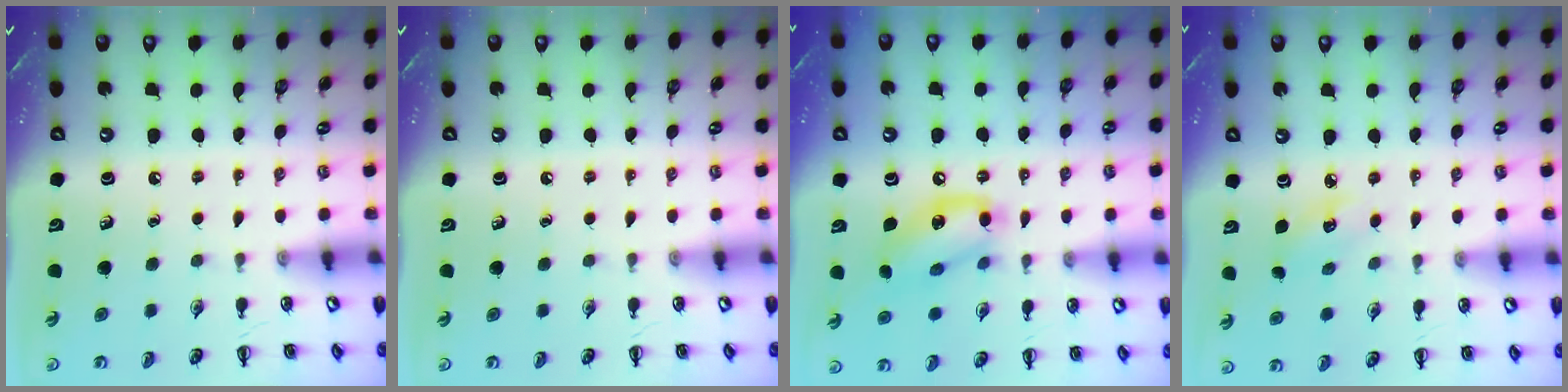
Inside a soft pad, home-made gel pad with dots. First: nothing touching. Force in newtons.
{"total": 0.0}
{"total": 13.5, "press": 13.3, "slide": 2.4}
{"total": 5.2, "press": 5.0, "slide": 1.4}